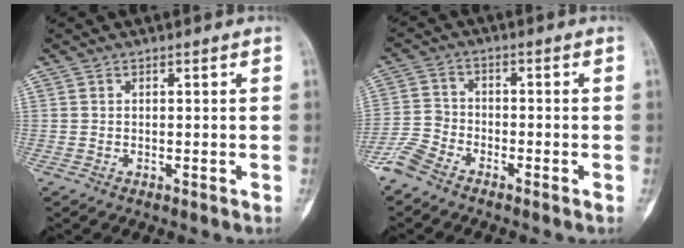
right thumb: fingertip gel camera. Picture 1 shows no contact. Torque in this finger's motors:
{"motor_torque": [3.64, 1.37, 1.46, -1.30, 0.34]}